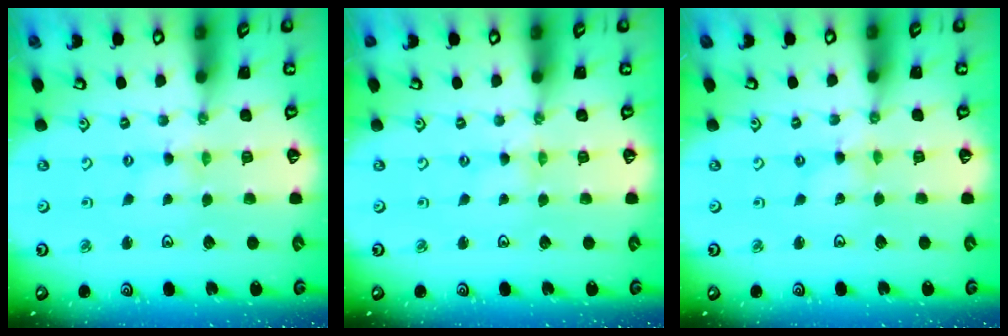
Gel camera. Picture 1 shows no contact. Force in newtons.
{"total": 0.0}
{"total": 0.0}